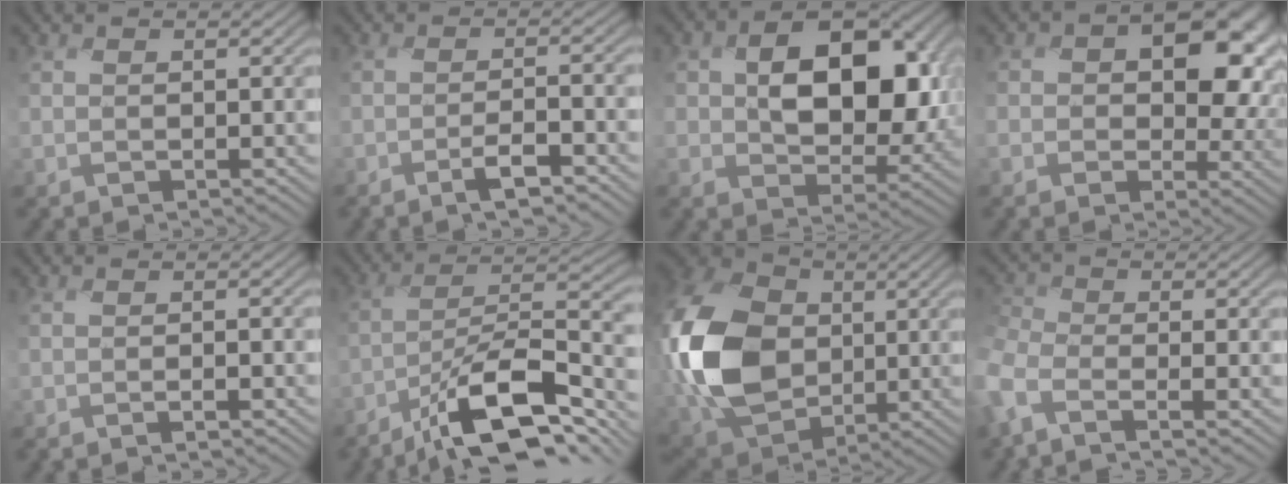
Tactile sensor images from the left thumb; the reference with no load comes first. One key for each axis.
{"total": 3.1, "fx": -2.4, "fy": 0.2, "fz": 1.9, "tx": -0.033, "ty": -0.002, "tz": -0.053}
{"total": 12.8, "fx": 1.4, "fy": 8.9, "fz": 9.2, "tx": -0.149, "ty": -0.011, "tz": 0.029}
{"total": 11.1, "fx": 1.8, "fy": 7.7, "fz": 7.8, "tx": -0.131, "ty": -0.012, "tz": 0.036}
{"total": 1.3, "fx": -1.0, "fy": -0.1, "fz": 0.9, "tx": -0.012, "ty": 0.000, "tz": -0.020}
{"total": 13.2, "fx": -9.0, "fy": 3.5, "fz": 8.9, "tx": -0.145, "ty": 0.006, "tz": -0.179}
{"total": 17.1, "fx": -0.7, "fy": 12.4, "fz": 11.7, "tx": -0.309, "ty": 0.003, "tz": -0.037}
{"total": 4.4, "fx": -3.4, "fy": 1.5, "fz": 2.4, "tx": -0.064, "ty": -0.005, "tz": -0.091}